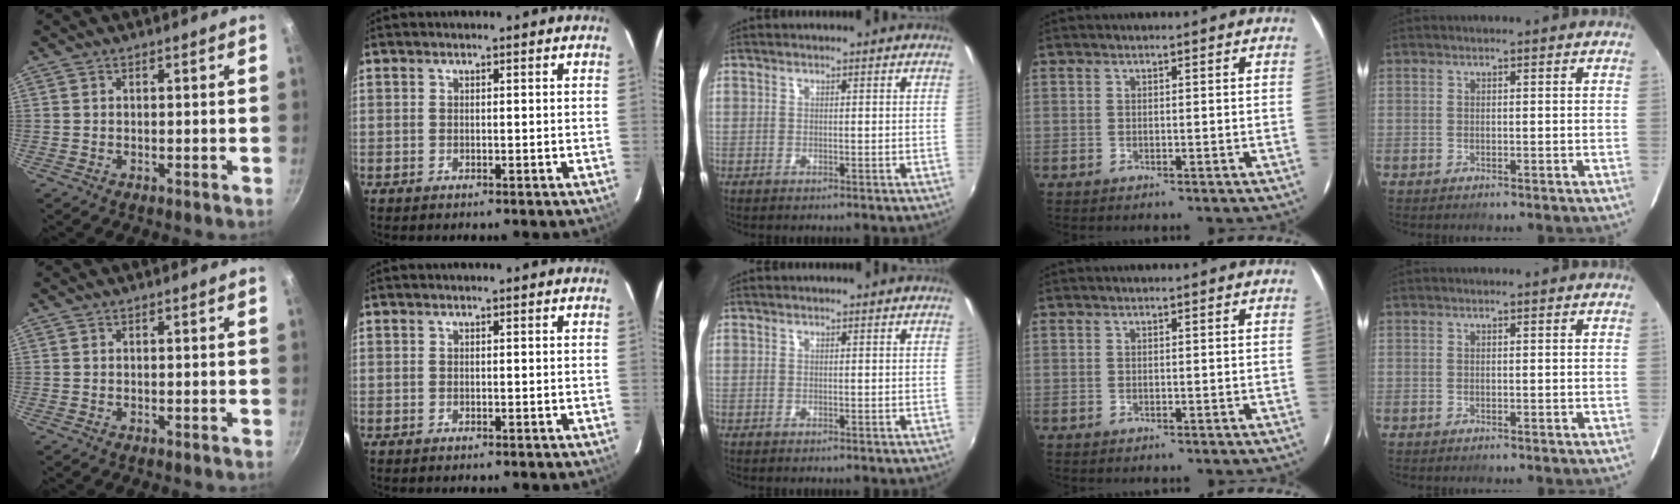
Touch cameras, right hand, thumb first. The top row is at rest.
{}